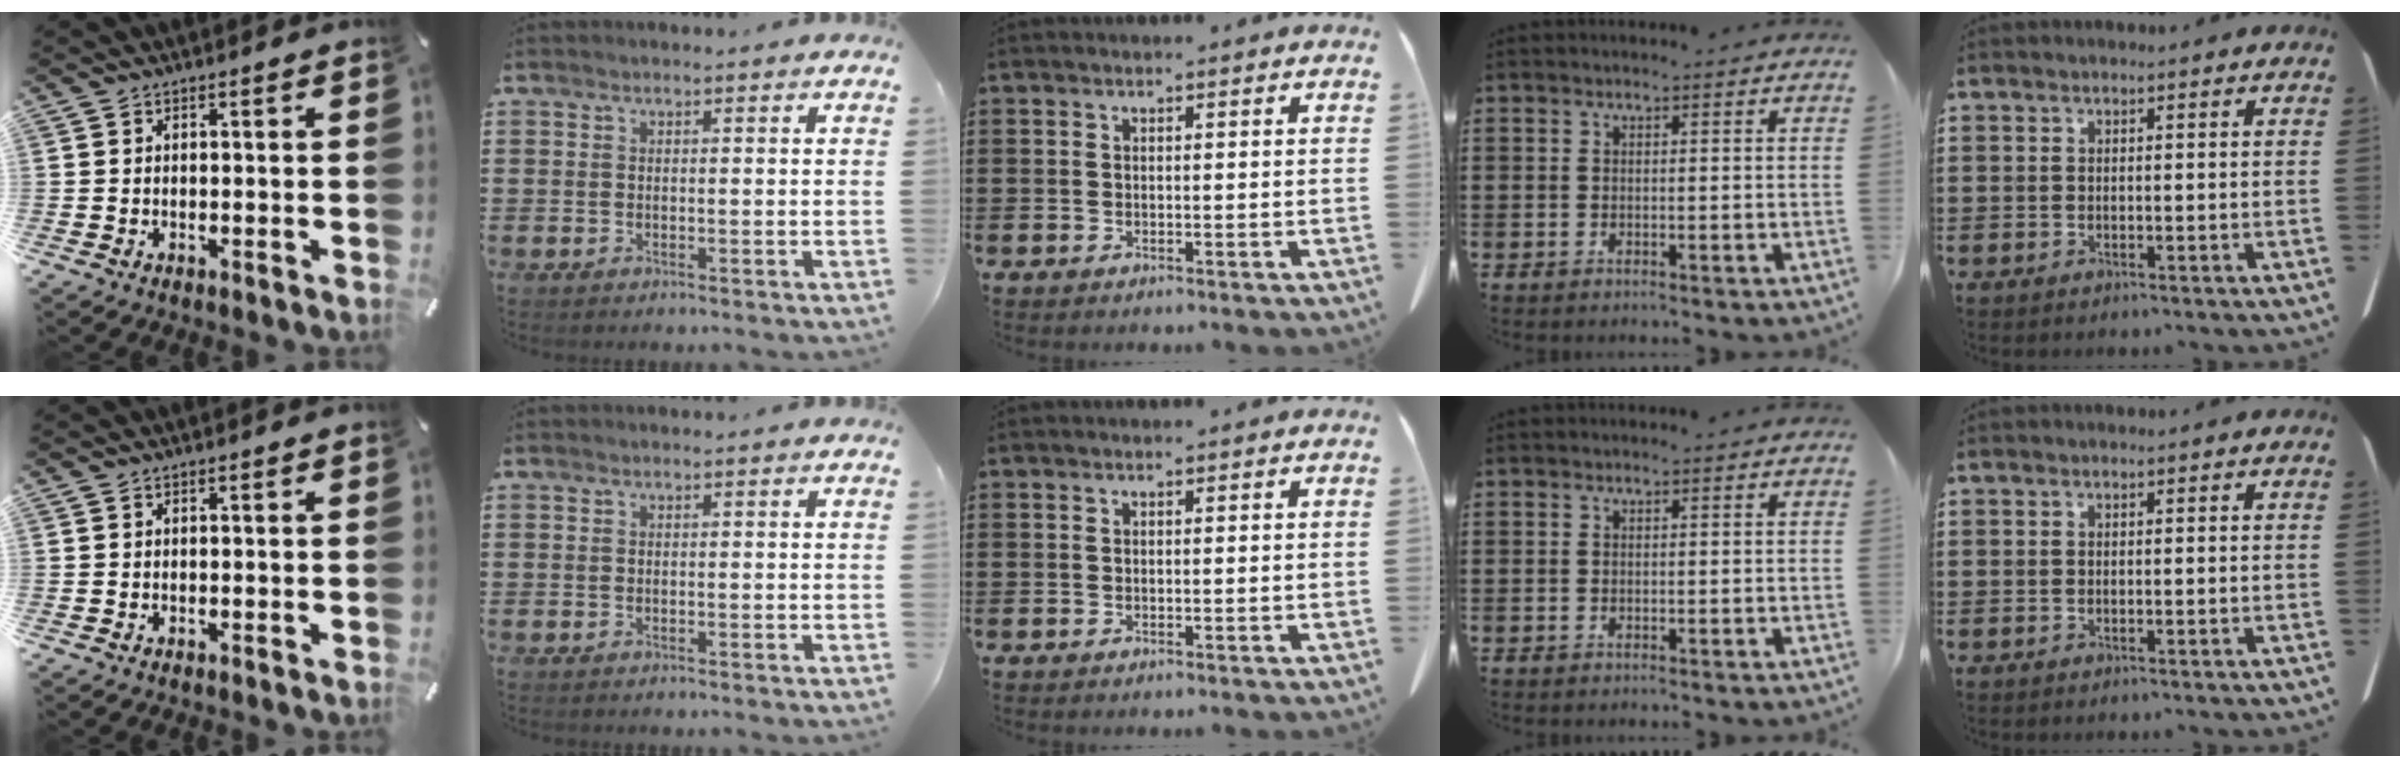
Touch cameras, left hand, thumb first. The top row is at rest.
{}